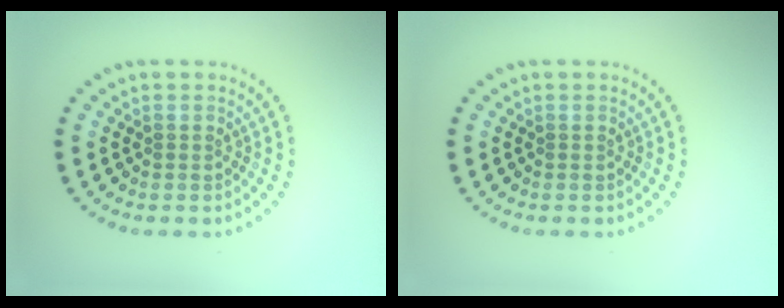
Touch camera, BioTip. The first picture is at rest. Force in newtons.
{"total": 0.0}